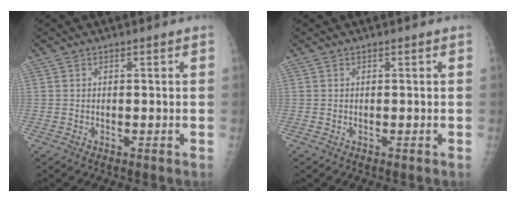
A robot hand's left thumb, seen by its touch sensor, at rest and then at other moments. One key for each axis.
{"total": 0.0}